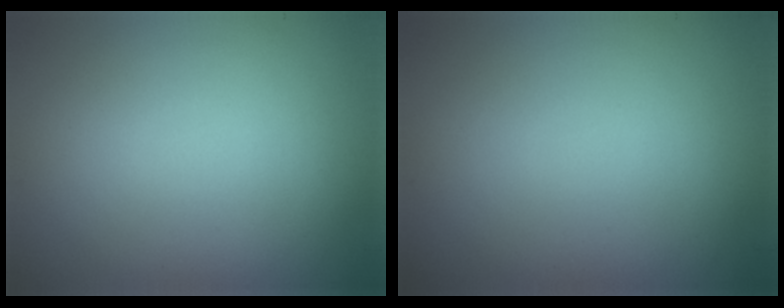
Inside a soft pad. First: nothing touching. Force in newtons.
{"total": 0.0}